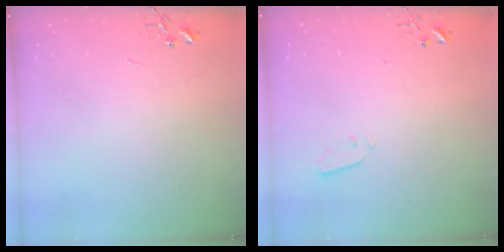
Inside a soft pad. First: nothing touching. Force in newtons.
{"total": 2.9, "press": 2.9, "slide": 0.1}